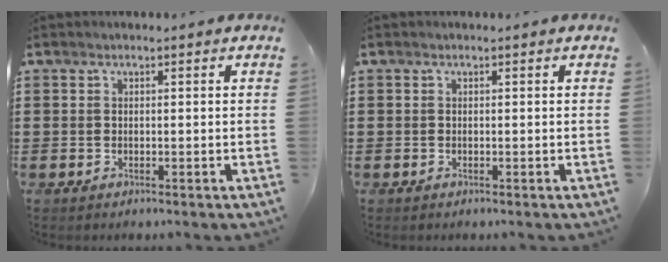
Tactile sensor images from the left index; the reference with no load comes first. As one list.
[{"total": 0.0}]